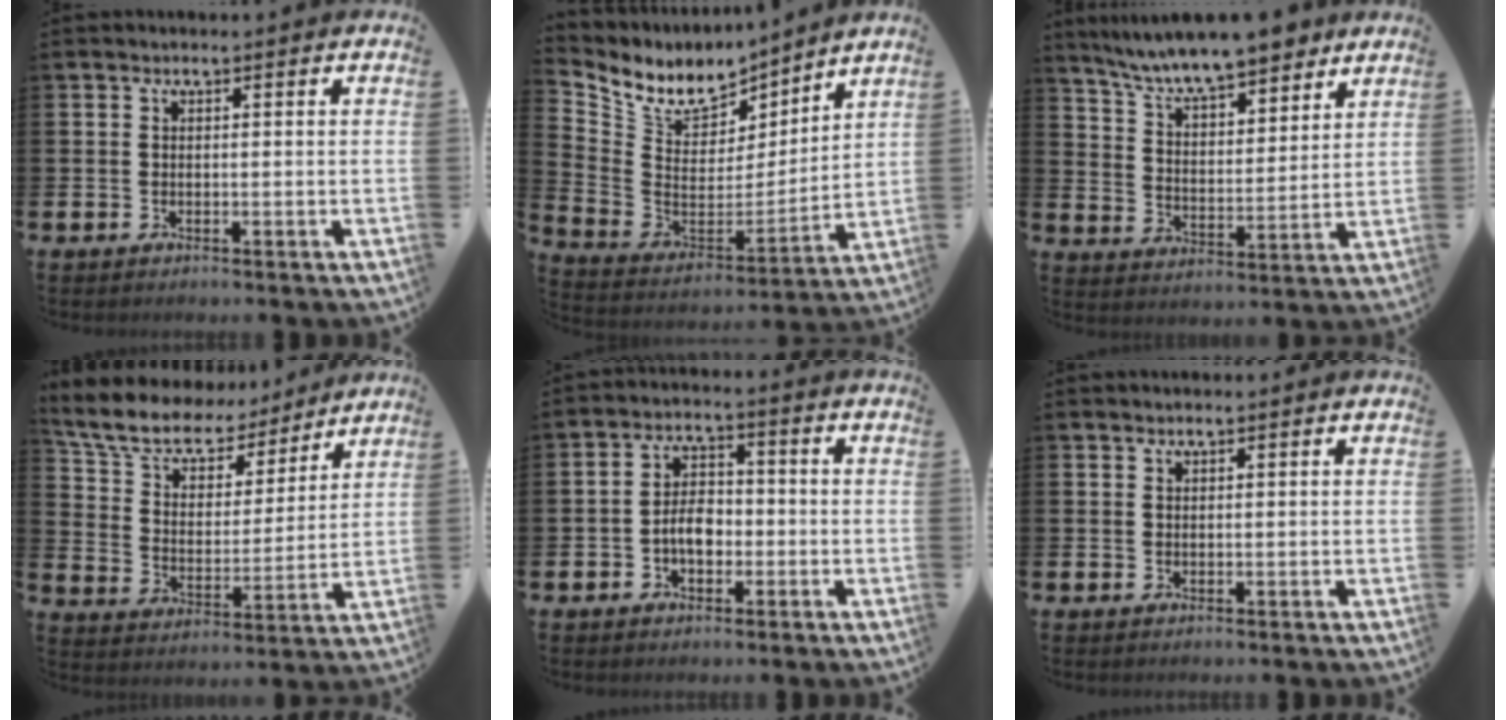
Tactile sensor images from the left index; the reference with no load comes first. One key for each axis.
{"total": 8.3, "fx": 7.4, "fy": 3.6, "fz": 1.2, "tx": -0.080, "ty": -0.053, "tz": 0.136}
{"total": 9.2, "fx": 8.4, "fy": 1.6, "fz": 3.5, "tx": -0.097, "ty": -0.046, "tz": 0.149}
{"total": 9.2, "fx": 8.2, "fy": 3.6, "fz": 2.0, "tx": -0.091, "ty": -0.053, "tz": 0.149}
{"total": 4.3, "fx": -1.2, "fy": 2.7, "fz": 3.1, "tx": -0.049, "ty": 0.004, "tz": -0.025}
{"total": 0.7, "fx": 0.7, "fy": 0.1, "fz": 0.0, "tx": 0.000, "ty": 0.001, "tz": 0.014}